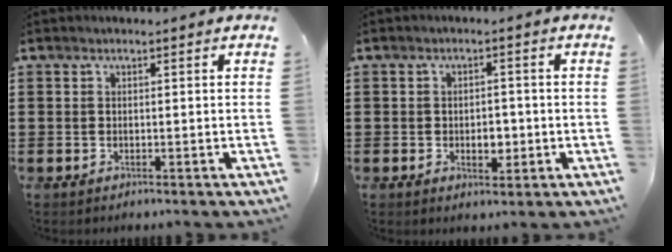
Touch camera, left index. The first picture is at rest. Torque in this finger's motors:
{"motor_torque": [0.06, 0.04, 0.07, 0.05]}